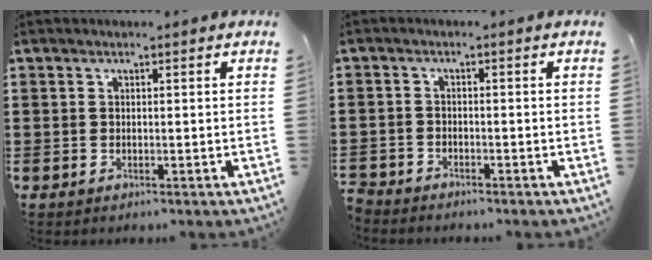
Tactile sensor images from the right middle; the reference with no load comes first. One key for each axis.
{"total": 2.2, "fx": -2.2, "fy": 0.3, "fz": -0.2, "tx": -0.009, "ty": -0.002, "tz": -0.051}